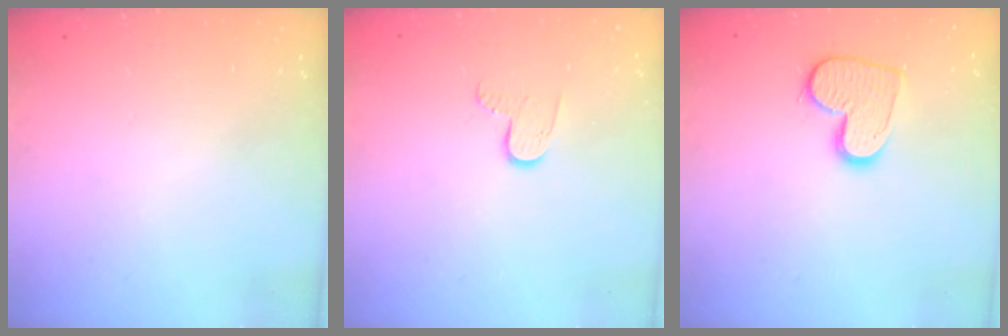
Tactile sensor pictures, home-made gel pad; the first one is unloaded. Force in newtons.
{"total": 5.2, "press": 5.2, "slide": 0.4}
{"total": 12.0, "press": 11.9, "slide": 0.8}